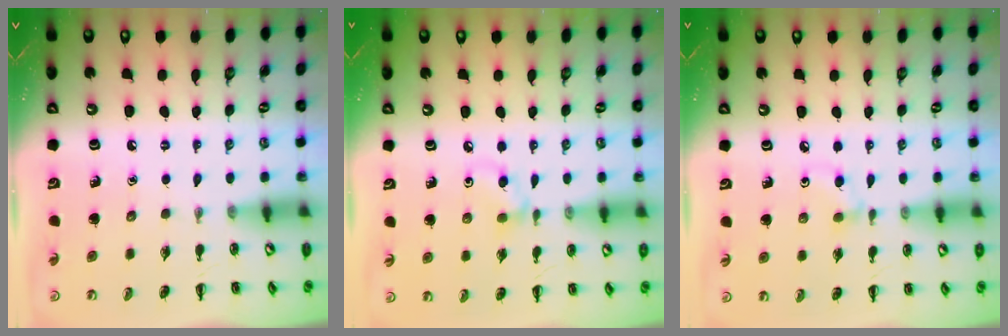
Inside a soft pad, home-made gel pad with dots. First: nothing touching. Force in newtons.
{"total": 6.5, "press": 6.2, "slide": 1.9}
{"total": 5.2, "press": 4.8, "slide": 2.1}